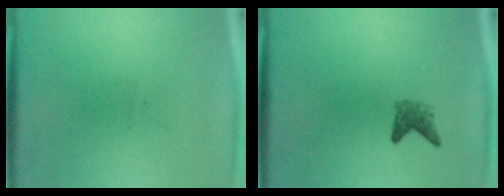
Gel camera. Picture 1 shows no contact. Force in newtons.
{"total": 2.0}